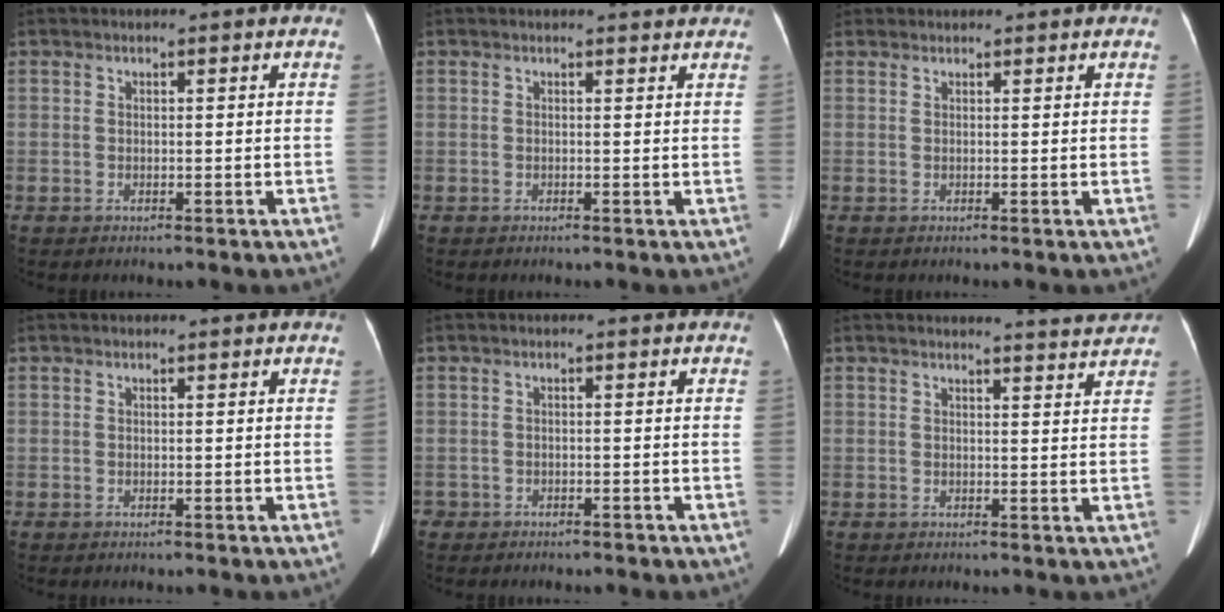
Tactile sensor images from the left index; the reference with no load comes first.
{"total": 2.3, "force": [2.3, 0.5, 0.3], "torque": [-0.014, 0.007, 0.018]}
{"total": 1.1, "force": [1.1, 0.2, 0.0], "torque": [-0.010, 0.009, 0.024]}
{"total": 0.0}
{"total": 2.8, "force": [-2.3, 1.5, 0.6], "torque": [-0.012, 0.001, -0.029]}
{"total": 4.0, "force": [4.0, -0.2, 0.2], "torque": [-0.010, -0.009, 0.033]}